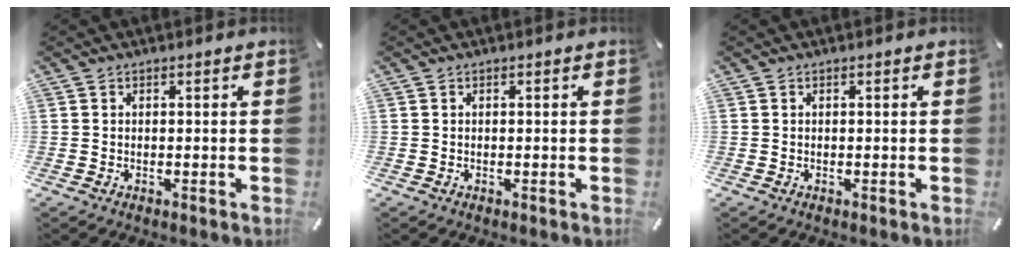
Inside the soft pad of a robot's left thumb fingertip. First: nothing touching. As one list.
[{"total": 0.0}, {"total": 0.0}]